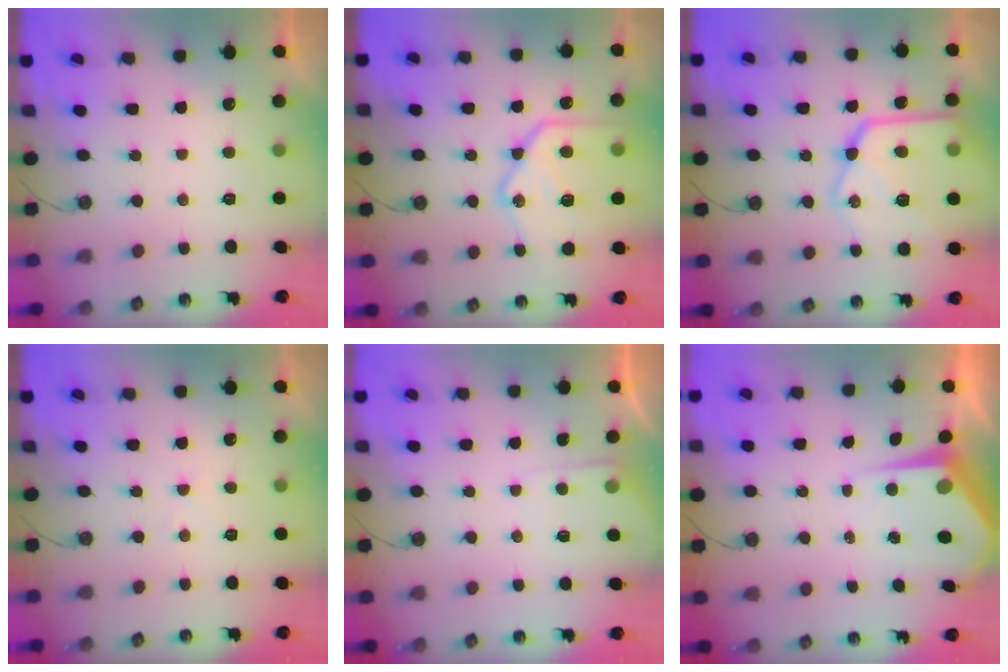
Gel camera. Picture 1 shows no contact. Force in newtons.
{"total": 21.5, "press": 21.4, "slide": 2.2}
{"total": 22.1, "press": 22.0, "slide": 2.2}
{"total": 2.5, "press": 2.5, "slide": 0.4}
{"total": 3.8, "press": 3.8, "slide": 0.5}
{"total": 6.6, "press": 6.6, "slide": 0.5}